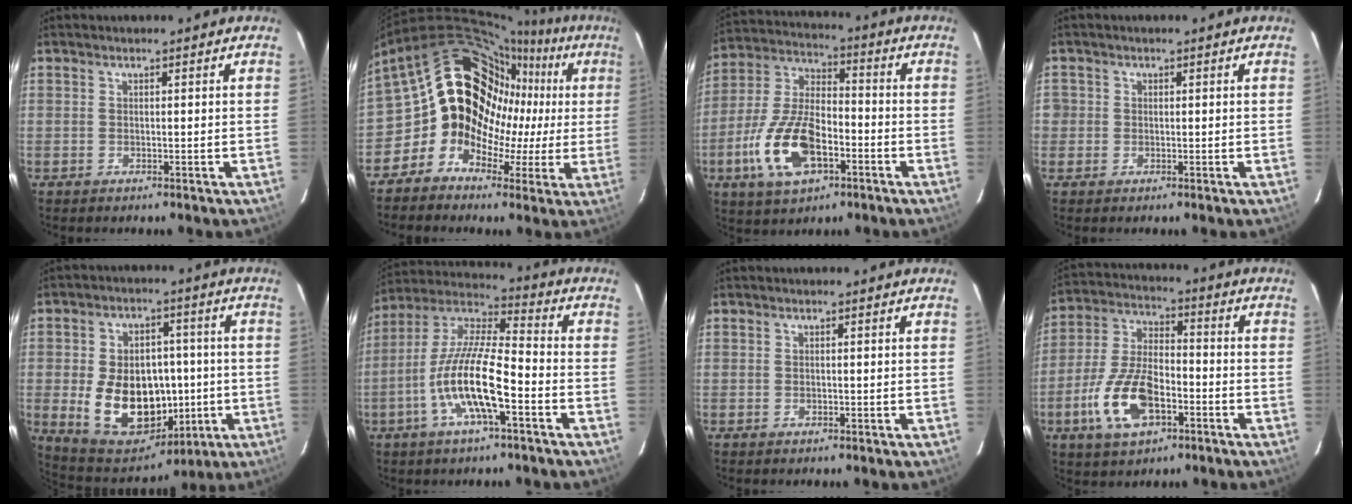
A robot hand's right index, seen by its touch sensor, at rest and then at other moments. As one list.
[{"total": 18.0, "force": [0.5, 16.0, 8.2], "torque": [-0.151, 0.061, 0.008]}, {"total": 16.0, "force": [-6.2, 7.9, 12.4], "torque": [-0.268, 0.002, -0.110]}, {"total": 2.0, "force": [-0.3, 2.0, 0.1], "torque": [0.003, 0.010, -0.005]}, {"total": 18.6, "force": [-2.9, 13.0, 13.0], "torque": [-0.268, 0.007, -0.017]}, {"total": 14.6, "force": [-5.4, 3.2, 13.1], "torque": [-0.262, -0.004, -0.108]}, {"total": 0.0}, {"total": 14.2, "force": [-5.7, 7.1, 10.9], "torque": [-0.234, 0.003, -0.102]}]